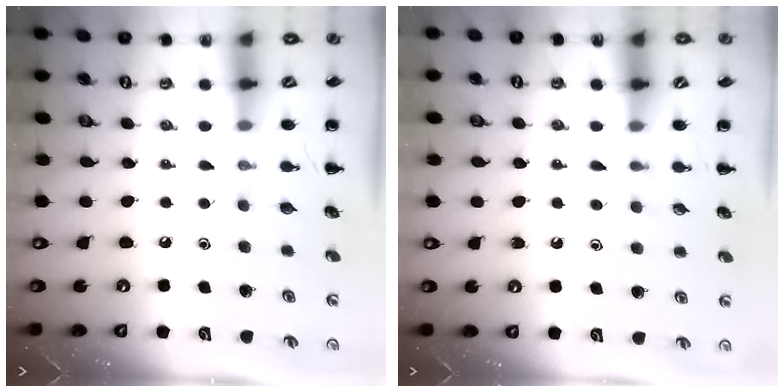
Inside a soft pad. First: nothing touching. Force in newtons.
{"total": 2.5, "press": 2.2, "slide": 1.1}